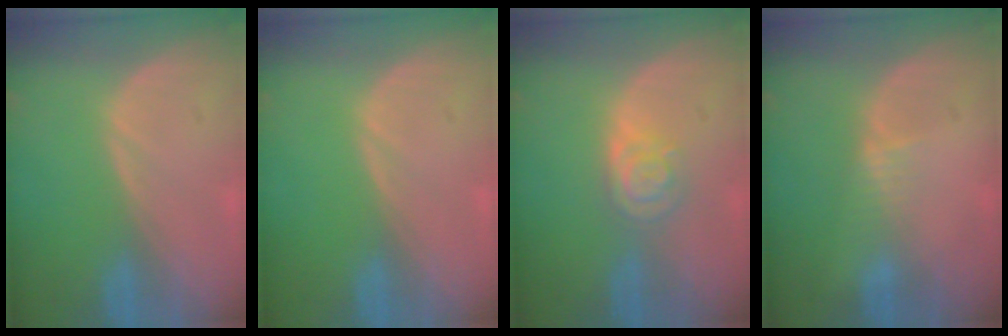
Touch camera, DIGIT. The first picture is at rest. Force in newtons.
{"total": 0.0}
{"total": 4.4, "press": 3.9, "slide": 1.9}
{"total": 1.8, "press": 1.5, "slide": 1.0}